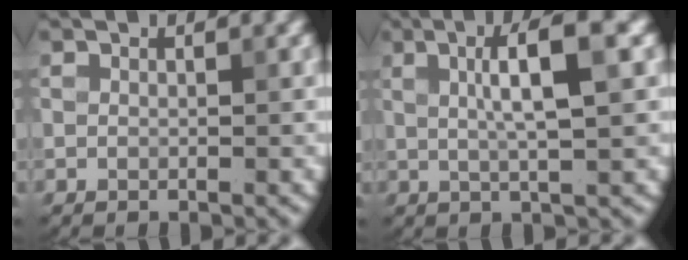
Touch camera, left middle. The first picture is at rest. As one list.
[{"total": 5.7, "force": [1.5, 1.1, 5.4], "torque": [-0.084, 0.013, 0.022]}]